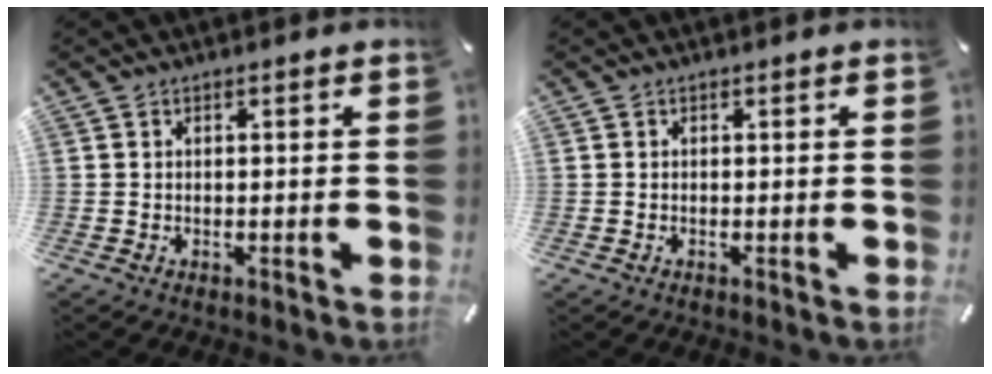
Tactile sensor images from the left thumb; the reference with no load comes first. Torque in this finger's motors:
{"motor_torque": [0.00, 0.00, 0.00, 0.00, 0.00]}